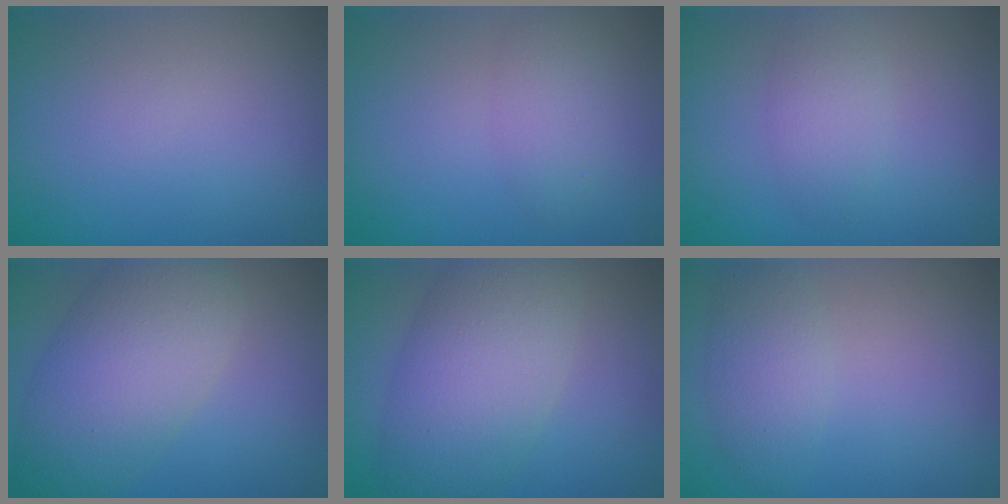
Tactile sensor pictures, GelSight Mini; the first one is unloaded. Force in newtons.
{"total": 2.2, "press": 2.2, "slide": 0.1}
{"total": 2.4, "press": 2.4, "slide": 0.0}
{"total": 7.8, "press": 7.8, "slide": 0.3}
{"total": 8.0, "press": 8.0, "slide": 0.3}
{"total": 2.7, "press": 2.7, "slide": 0.2}